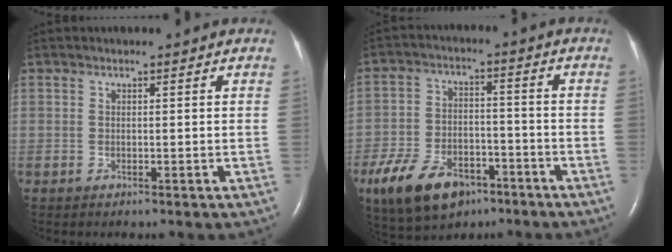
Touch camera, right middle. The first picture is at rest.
{"total": 12.8, "force": [-7.7, 6.9, 7.5], "torque": [-0.152, 0.000, -0.128]}